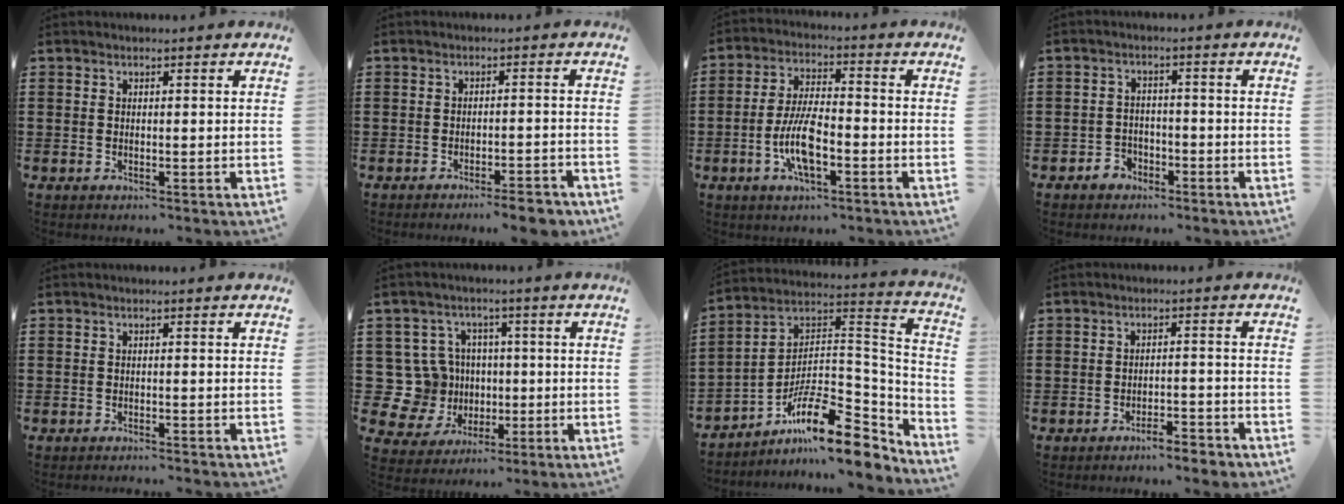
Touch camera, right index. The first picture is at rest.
{"total": 4.1, "force": [-3.6, 0.0, 2.0], "torque": [-0.032, -0.007, -0.066]}
{"total": 8.7, "force": [-2.9, 2.9, 7.6], "torque": [-0.173, -0.009, -0.061]}
{"total": 2.7, "force": [-2.1, 1.6, 0.3], "torque": [-0.014, 0.007, -0.045]}
{"total": 0.8, "force": [-0.8, -0.1, 0.0], "torque": [-0.004, 0.001, -0.016]}
{"total": 9.7, "force": [0.6, 9.3, 2.9], "torque": [-0.129, 0.002, 0.020]}
{"total": 14.3, "force": [-9.5, 4.6, 9.7], "torque": [-0.146, 0.014, -0.171]}
{"total": 3.3, "force": [-3.3, 0.2, 0.7], "torque": [-0.015, 0.000, -0.067]}